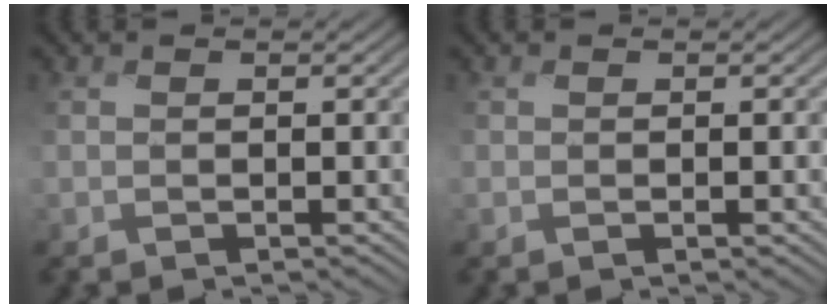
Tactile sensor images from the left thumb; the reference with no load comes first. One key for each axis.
{"total": 0.8, "fx": -0.1, "fy": 0.1, "fz": 0.8, "tx": -0.014, "ty": -0.004, "tz": -0.001}